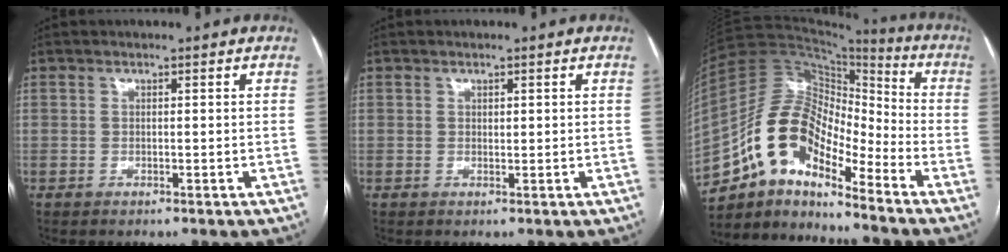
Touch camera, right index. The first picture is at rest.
{"total": 0.6, "force": [0.2, 0.4, 0.4], "torque": [-0.005, -0.001, 0.004]}
{"total": 13.6, "force": [-9.1, 5.1, 8.7], "torque": [-0.166, 0.053, -0.163]}